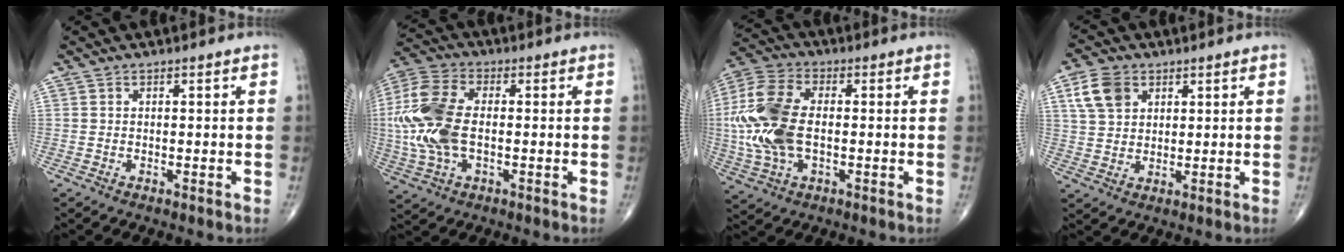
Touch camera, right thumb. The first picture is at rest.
{"total": 15.3, "force": [-0.6, 8.6, 12.6], "torque": [-0.298, 0.010, -0.013]}
{"total": 16.0, "force": [-0.6, 9.0, 13.1], "torque": [-0.305, 0.009, -0.013]}
{"total": 7.2, "force": [3.1, 5.2, 4.0], "torque": [-0.063, -0.003, 0.060]}